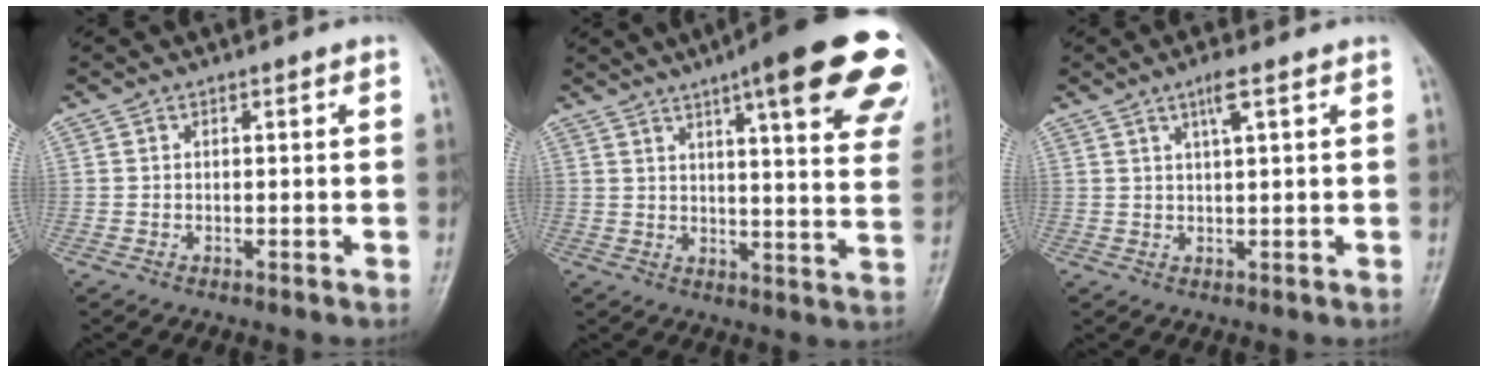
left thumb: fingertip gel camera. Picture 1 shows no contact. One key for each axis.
{"total": 24.9, "fx": 14.2, "fy": 5.1, "fz": 19.8, "tx": -0.214, "ty": -0.028, "tz": 0.172}
{"total": 3.3, "fx": 1.7, "fy": 0.4, "fz": 2.8, "tx": -0.057, "ty": -0.002, "tz": 0.035}